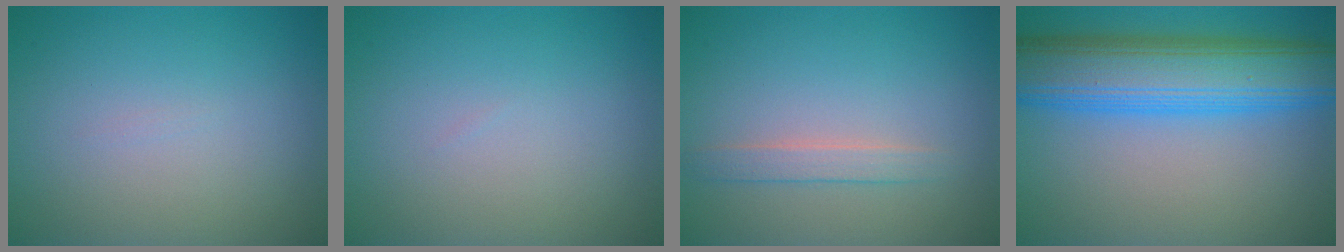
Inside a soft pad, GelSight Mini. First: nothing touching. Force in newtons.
{"total": 0.0}
{"total": 1.7, "press": 1.7, "slide": 0.0}
{"total": 10.4, "press": 10.4, "slide": 0.3}